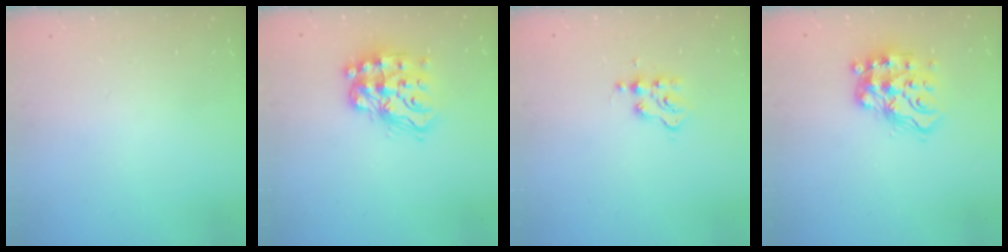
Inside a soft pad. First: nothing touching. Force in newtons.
{"total": 15.0, "press": 14.9, "slide": 1.3}
{"total": 2.7, "press": 2.7, "slide": 0.4}
{"total": 14.5, "press": 14.3, "slide": 1.9}